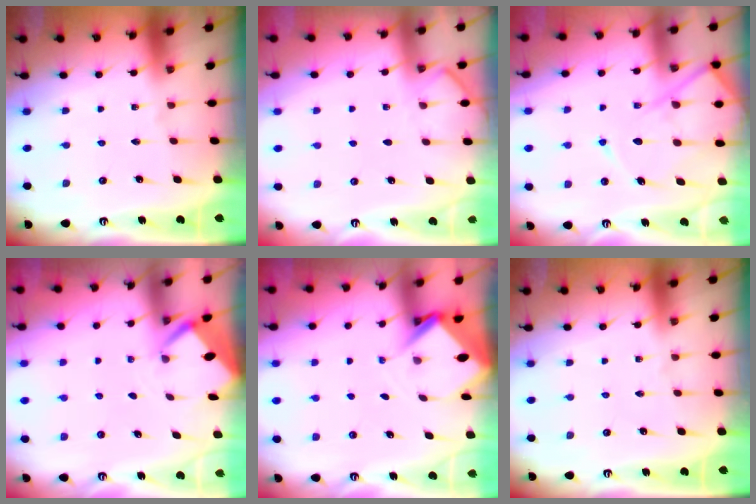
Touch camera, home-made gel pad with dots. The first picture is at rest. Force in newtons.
{"total": 3.8, "press": 3.7, "slide": 0.4}
{"total": 13.4, "press": 13.4, "slide": 1.3}
{"total": 1.9, "press": 1.9, "slide": 0.1}
{"total": 3.6, "press": 3.6, "slide": 0.3}
{"total": 0.0}